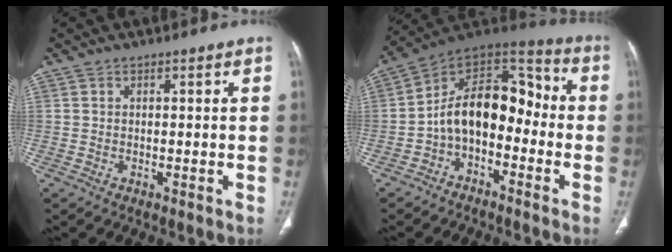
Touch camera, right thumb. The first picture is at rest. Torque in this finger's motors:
{"motor_torque": [2.55, 2.34, 1.62, -0.80, 0.14]}